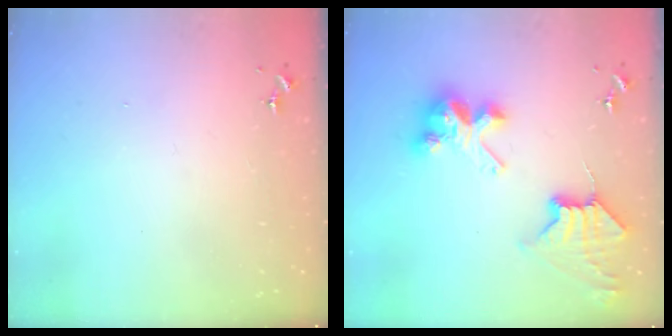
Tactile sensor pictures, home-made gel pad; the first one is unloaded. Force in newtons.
{"total": 11.2, "press": 11.2, "slide": 1.3}